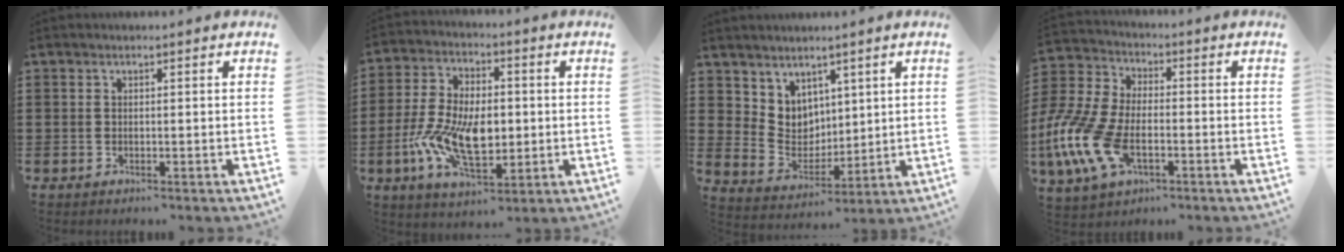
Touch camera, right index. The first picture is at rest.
{"total": 11.8, "force": [-2.0, 6.6, 9.6], "torque": [-0.204, -0.003, -0.037]}
{"total": 5.5, "force": [3.6, 4.2, 0.3], "torque": [-0.035, -0.012, 0.070]}
{"total": 12.4, "force": [-5.1, 6.5, 9.3], "torque": [-0.248, -0.010, -0.106]}